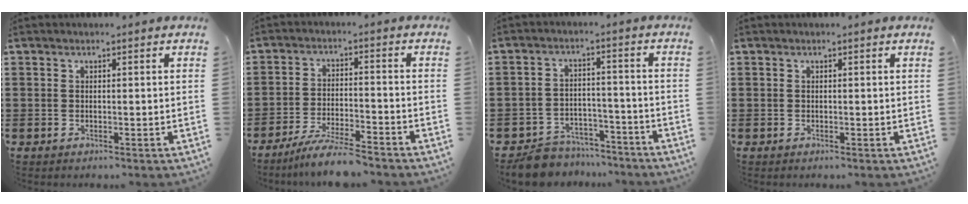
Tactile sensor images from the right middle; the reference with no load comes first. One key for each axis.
{"total": 6.2, "fx": -5.5, "fy": 0.0, "fz": 2.9, "tx": -0.060, "ty": -0.012, "tz": -0.102}
{"total": 6.4, "fx": -6.2, "fy": 1.5, "fz": 0.8, "tx": -0.024, "ty": 0.014, "tz": -0.123}
{"total": 0.0}